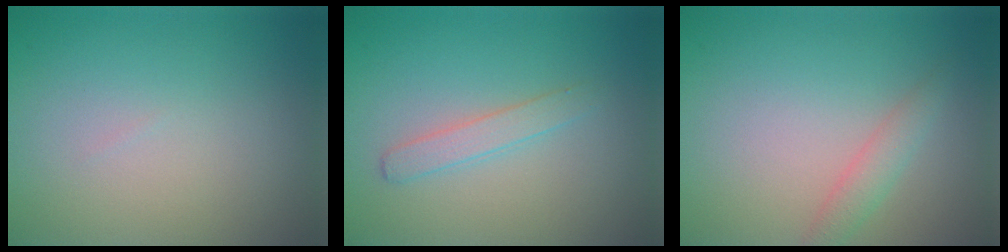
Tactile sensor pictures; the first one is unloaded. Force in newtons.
{"total": 1.6, "press": 1.6, "slide": 0.0}
{"total": 1.7, "press": 1.7, "slide": 0.1}